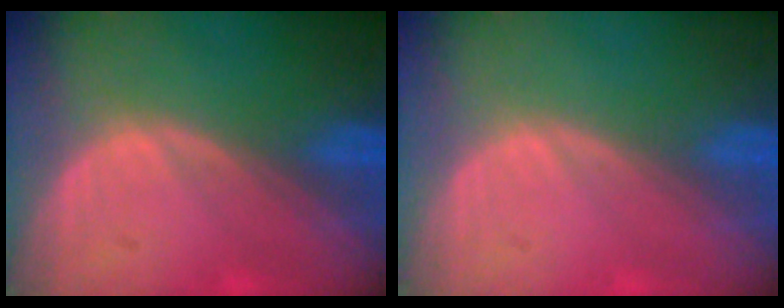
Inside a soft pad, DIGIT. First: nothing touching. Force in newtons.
{"total": 0.0}